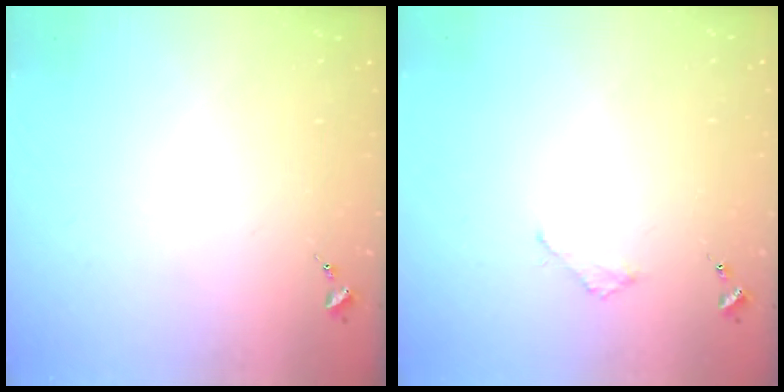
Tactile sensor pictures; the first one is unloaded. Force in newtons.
{"total": 2.1, "press": 2.1, "slide": 0.2}